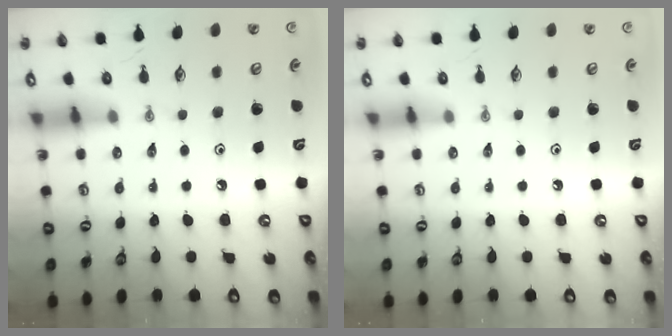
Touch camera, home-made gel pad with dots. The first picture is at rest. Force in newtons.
{"total": 0.0}